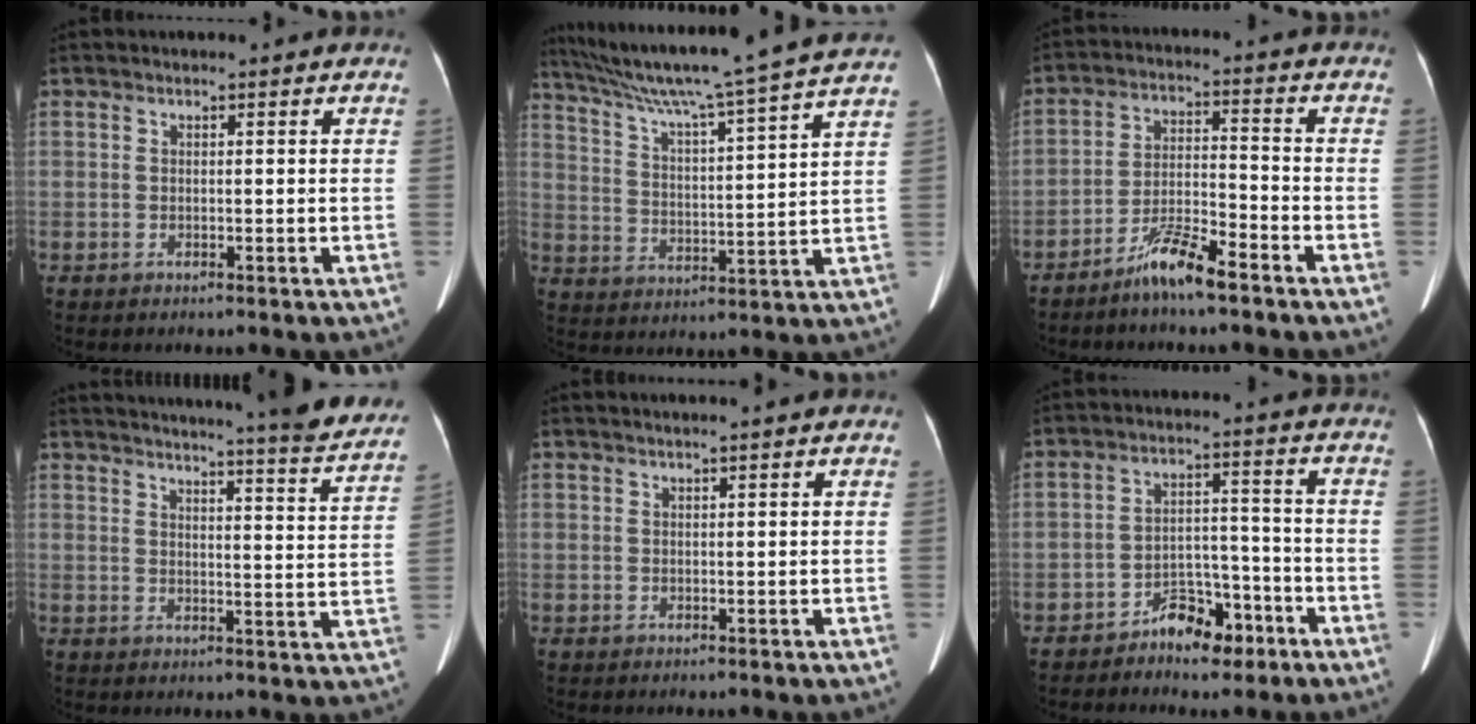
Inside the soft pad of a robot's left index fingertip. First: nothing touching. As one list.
[{"total": 20.1, "force": [16.9, -2.1, 10.7], "torque": [-0.188, -0.014, 0.248]}, {"total": 7.2, "force": [-5.8, 0.5, 4.3], "torque": [-0.089, -0.012, -0.112]}, {"total": 25.9, "force": [24.0, 0.5, 9.8], "torque": [-0.143, -0.079, 0.279]}, {"total": 0.7, "force": [0.3, -0.5, 0.4], "torque": [-0.005, 0.008, 0.016]}, {"total": 6.8, "force": [-5.0, 3.3, 3.2], "torque": [-0.052, 0.017, -0.081]}]